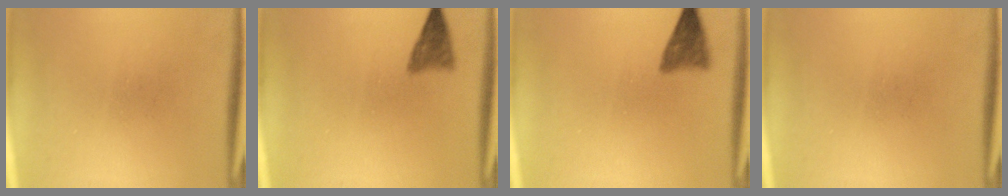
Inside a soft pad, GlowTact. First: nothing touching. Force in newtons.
{"total": 2.9}
{"total": 3.5}
{"total": 0.0}